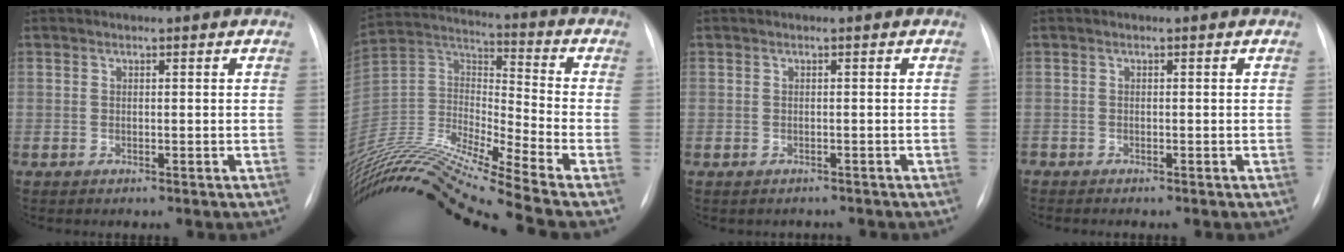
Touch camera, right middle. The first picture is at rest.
{"total": 25.0, "force": [-21.3, -1.6, 13.1], "torque": [-0.287, -0.020, -0.388]}
{"total": 1.6, "force": [-1.4, 0.8, -0.1], "torque": [-0.002, 0.002, -0.019]}
{"total": 0.9, "force": [-0.9, 0.1, 0.3], "torque": [-0.004, -0.003, -0.011]}